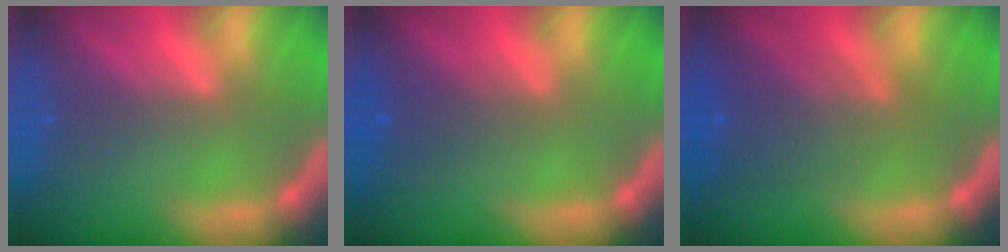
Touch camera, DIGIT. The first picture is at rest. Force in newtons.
{"total": 2.0}
{"total": 5.0}